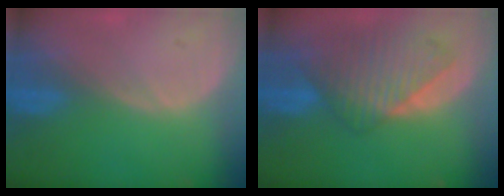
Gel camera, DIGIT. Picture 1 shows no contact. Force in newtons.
{"total": 9.5, "press": 8.4, "slide": 4.6}